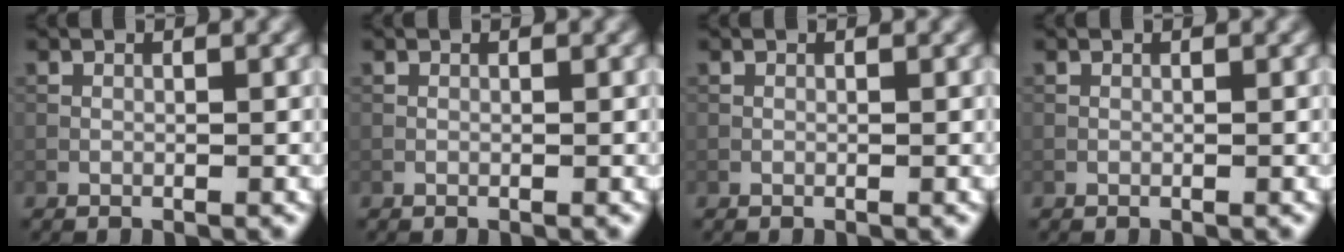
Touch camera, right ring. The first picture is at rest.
{"total": 0.0}
{"total": 0.0}
{"total": 0.0}